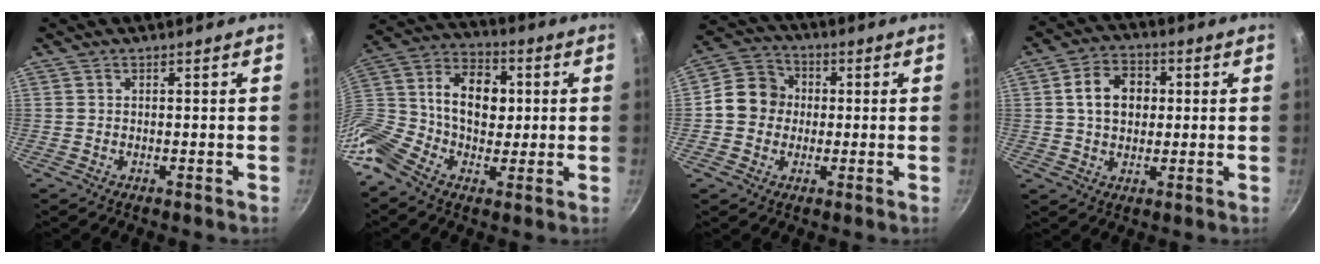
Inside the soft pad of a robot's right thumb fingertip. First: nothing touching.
{"total": 18.1, "force": [-0.2, 12.8, 12.8], "torque": [-0.227, 0.038, -0.028]}
{"total": 9.2, "force": [-0.1, 8.3, 4.0], "torque": [-0.037, 0.018, -0.023]}
{"total": 8.9, "force": [1.3, 6.8, 5.7], "torque": [-0.073, 0.012, 0.015]}